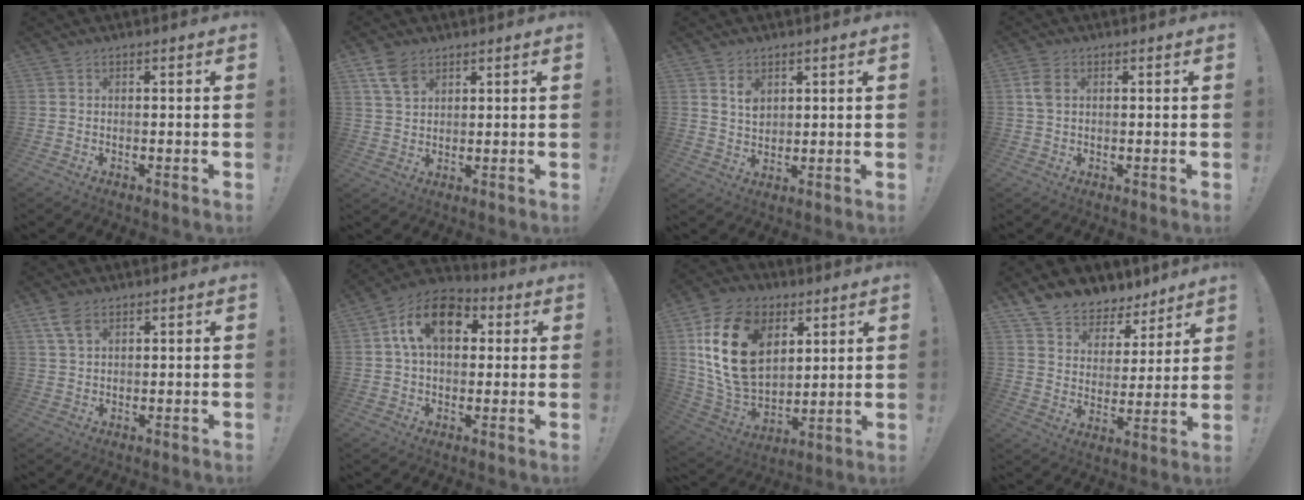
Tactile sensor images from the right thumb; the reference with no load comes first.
{"total": 6.7, "force": [4.0, 4.1, 3.5], "torque": [-0.067, -0.011, 0.079]}
{"total": 4.6, "force": [2.7, 3.0, 2.2], "torque": [-0.025, -0.017, 0.047]}
{"total": 3.7, "force": [1.3, 2.3, 2.6], "torque": [-0.052, 0.005, 0.025]}
{"total": 5.0, "force": [2.9, 2.6, 3.2], "torque": [-0.056, -0.010, 0.054]}
{"total": 15.2, "force": [4.7, 9.9, 10.5], "torque": [-0.166, 0.004, 0.086]}
{"total": 23.3, "force": [7.8, 16.1, 14.9], "torque": [-0.283, -0.038, 0.143]}
{"total": 8.8, "force": [7.4, 4.8, 1.2], "torque": [-0.033, -0.065, 0.140]}